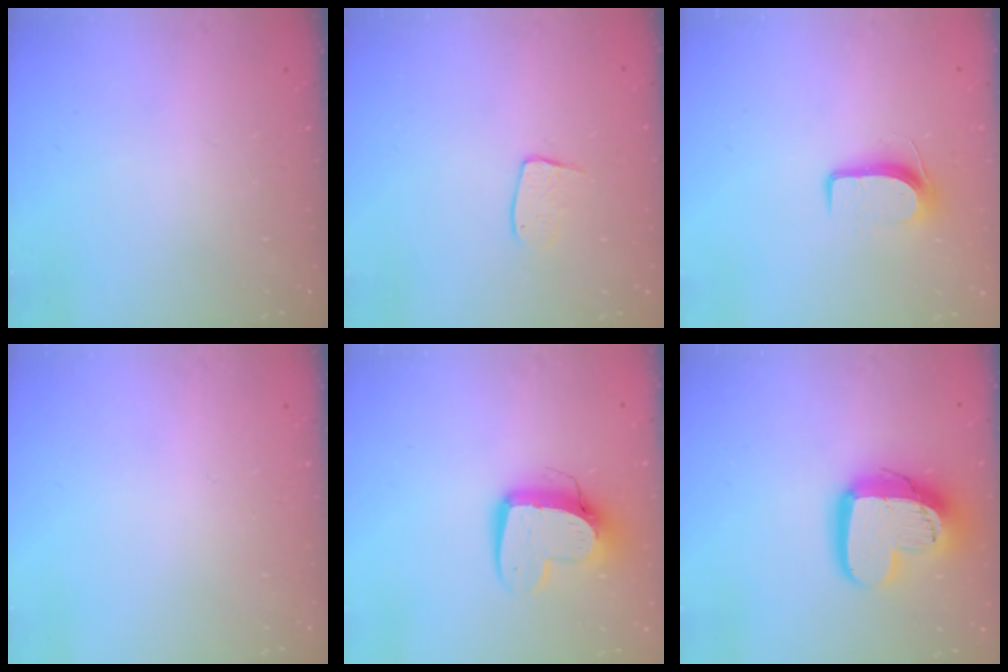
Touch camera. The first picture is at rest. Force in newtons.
{"total": 7.4, "press": 7.4, "slide": 0.4}
{"total": 7.9, "press": 7.9, "slide": 0.7}
{"total": 0.0}
{"total": 12.2, "press": 12.1, "slide": 1.3}
{"total": 17.0, "press": 17.0, "slide": 1.7}